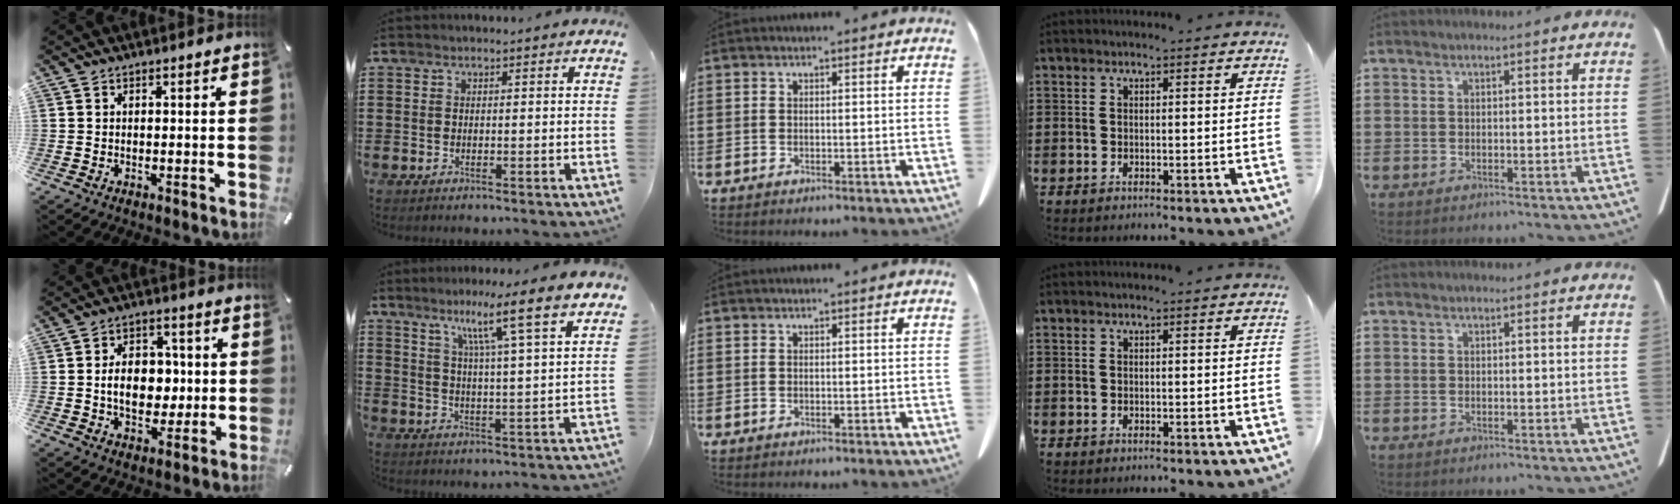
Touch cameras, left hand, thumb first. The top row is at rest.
{"thumb": {"total": 11.0, "force": [-0.1, 7.9, 7.6], "torque": [-0.116, 0.006, -0.004]}, "index": {"total": 9.0, "force": [6.5, -0.8, 6.2], "torque": [-0.118, -0.041, 0.096]}}